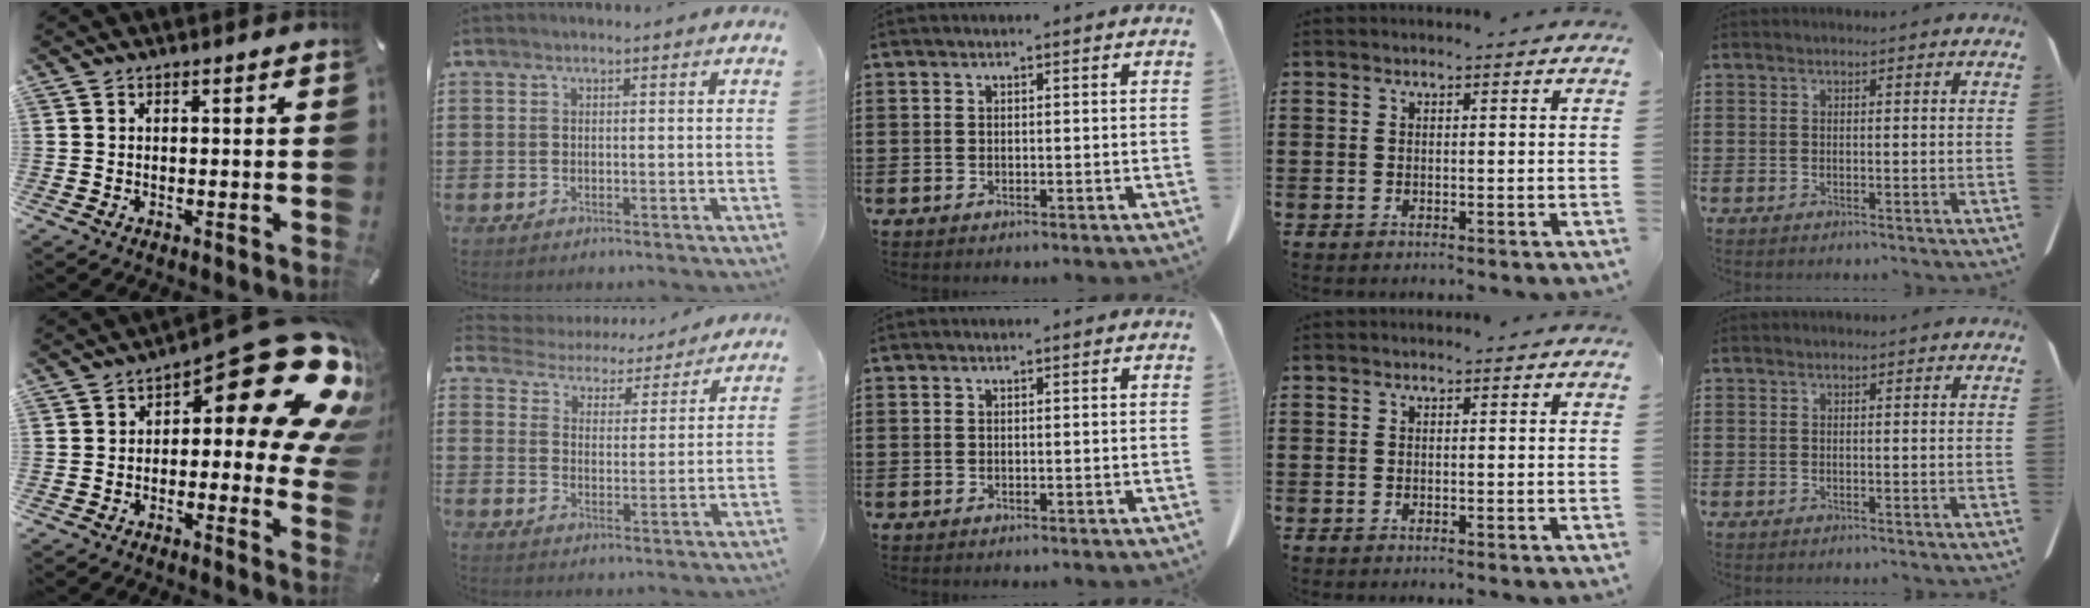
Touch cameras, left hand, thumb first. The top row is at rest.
{"thumb": {"total": 22.2, "force": [10.4, 8.3, 17.8], "torque": [-0.213, -0.079, 0.175]}, "index": {"total": 4.2, "force": [4.2, 0.3, -0.2], "torque": [-0.026, -0.037, 0.066]}}